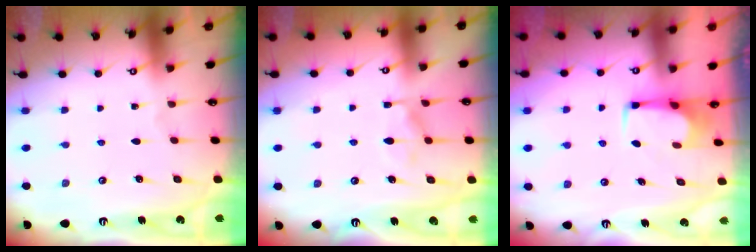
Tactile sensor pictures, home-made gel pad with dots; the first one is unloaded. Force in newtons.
{"total": 7.6, "press": 7.6, "slide": 0.6}
{"total": 2.7, "press": 2.7, "slide": 0.4}